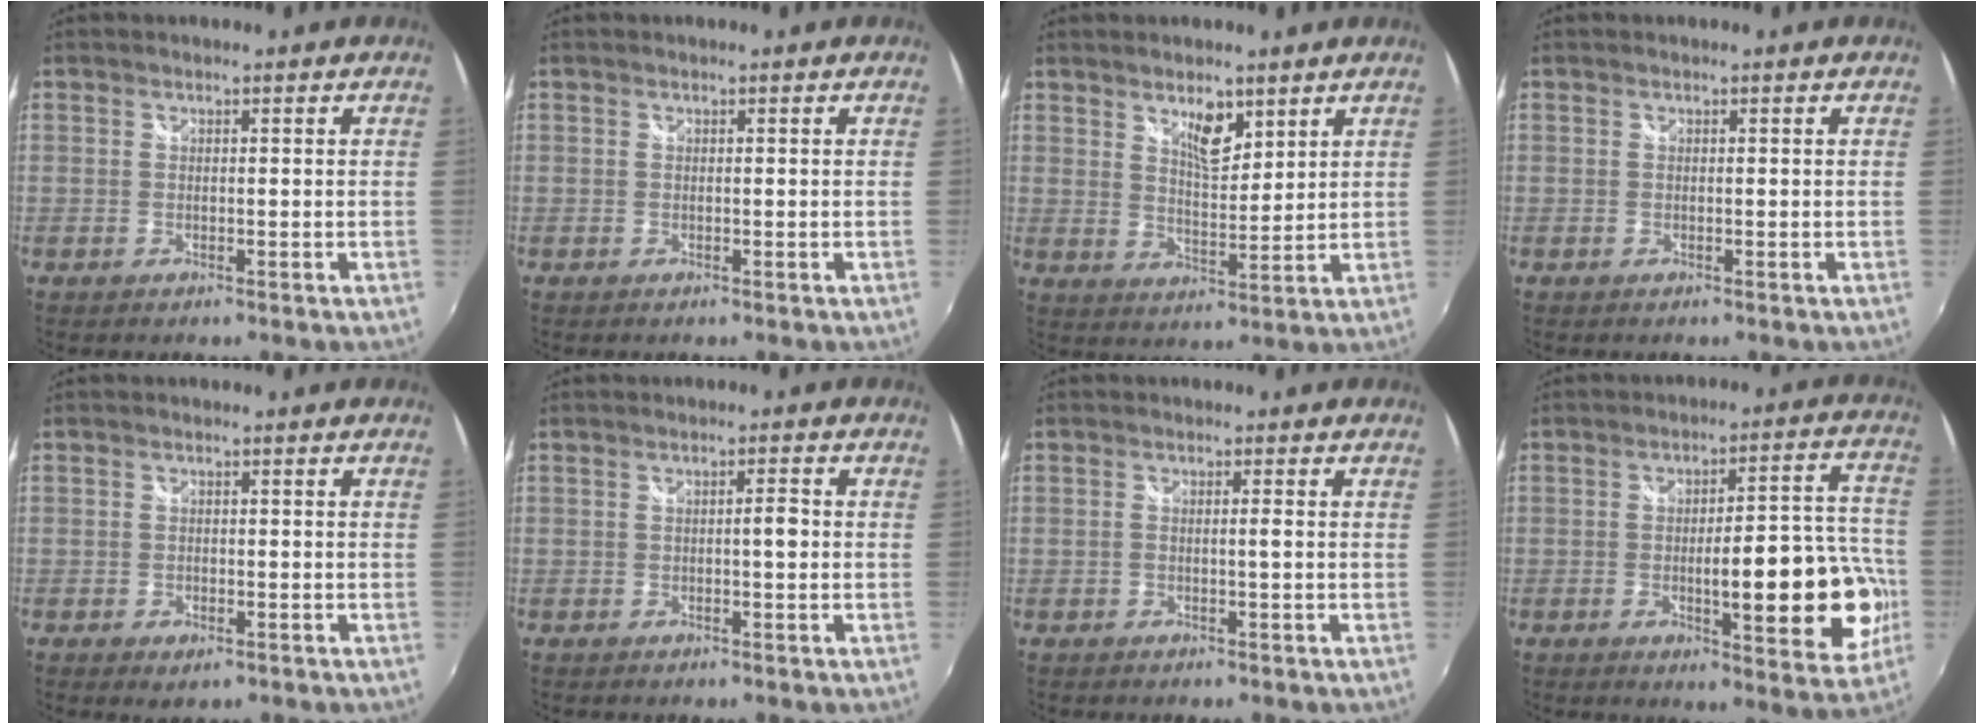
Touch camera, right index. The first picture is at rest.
{"total": 0.0}
{"total": 6.1, "force": [4.0, 2.3, 4.0], "torque": [-0.061, -0.001, 0.069]}
{"total": 0.0}
{"total": 2.4, "force": [-1.4, 1.4, 1.4], "torque": [-0.031, -0.008, -0.022]}
{"total": 1.7, "force": [-0.1, 0.4, 1.7], "torque": [-0.023, 0.009, 0.001]}
{"total": 0.9, "force": [-0.2, -0.3, 0.8], "torque": [-0.012, 0.005, -0.002]}
{"total": 16.3, "force": [-4.1, 3.8, 15.4], "torque": [-0.212, 0.001, -0.048]}